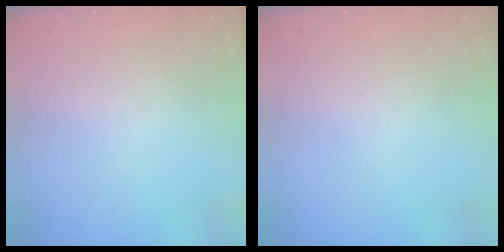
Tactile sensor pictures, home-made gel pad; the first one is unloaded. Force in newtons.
{"total": 0.0}